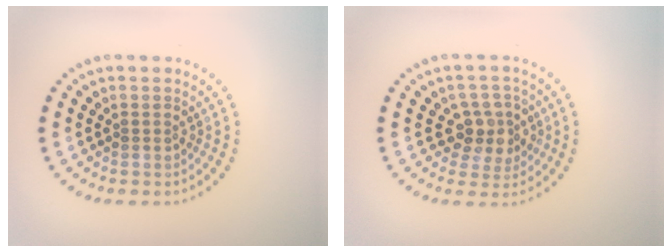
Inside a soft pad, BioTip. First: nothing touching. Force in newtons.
{"total": 3.2, "press": 2.8, "slide": 1.5}